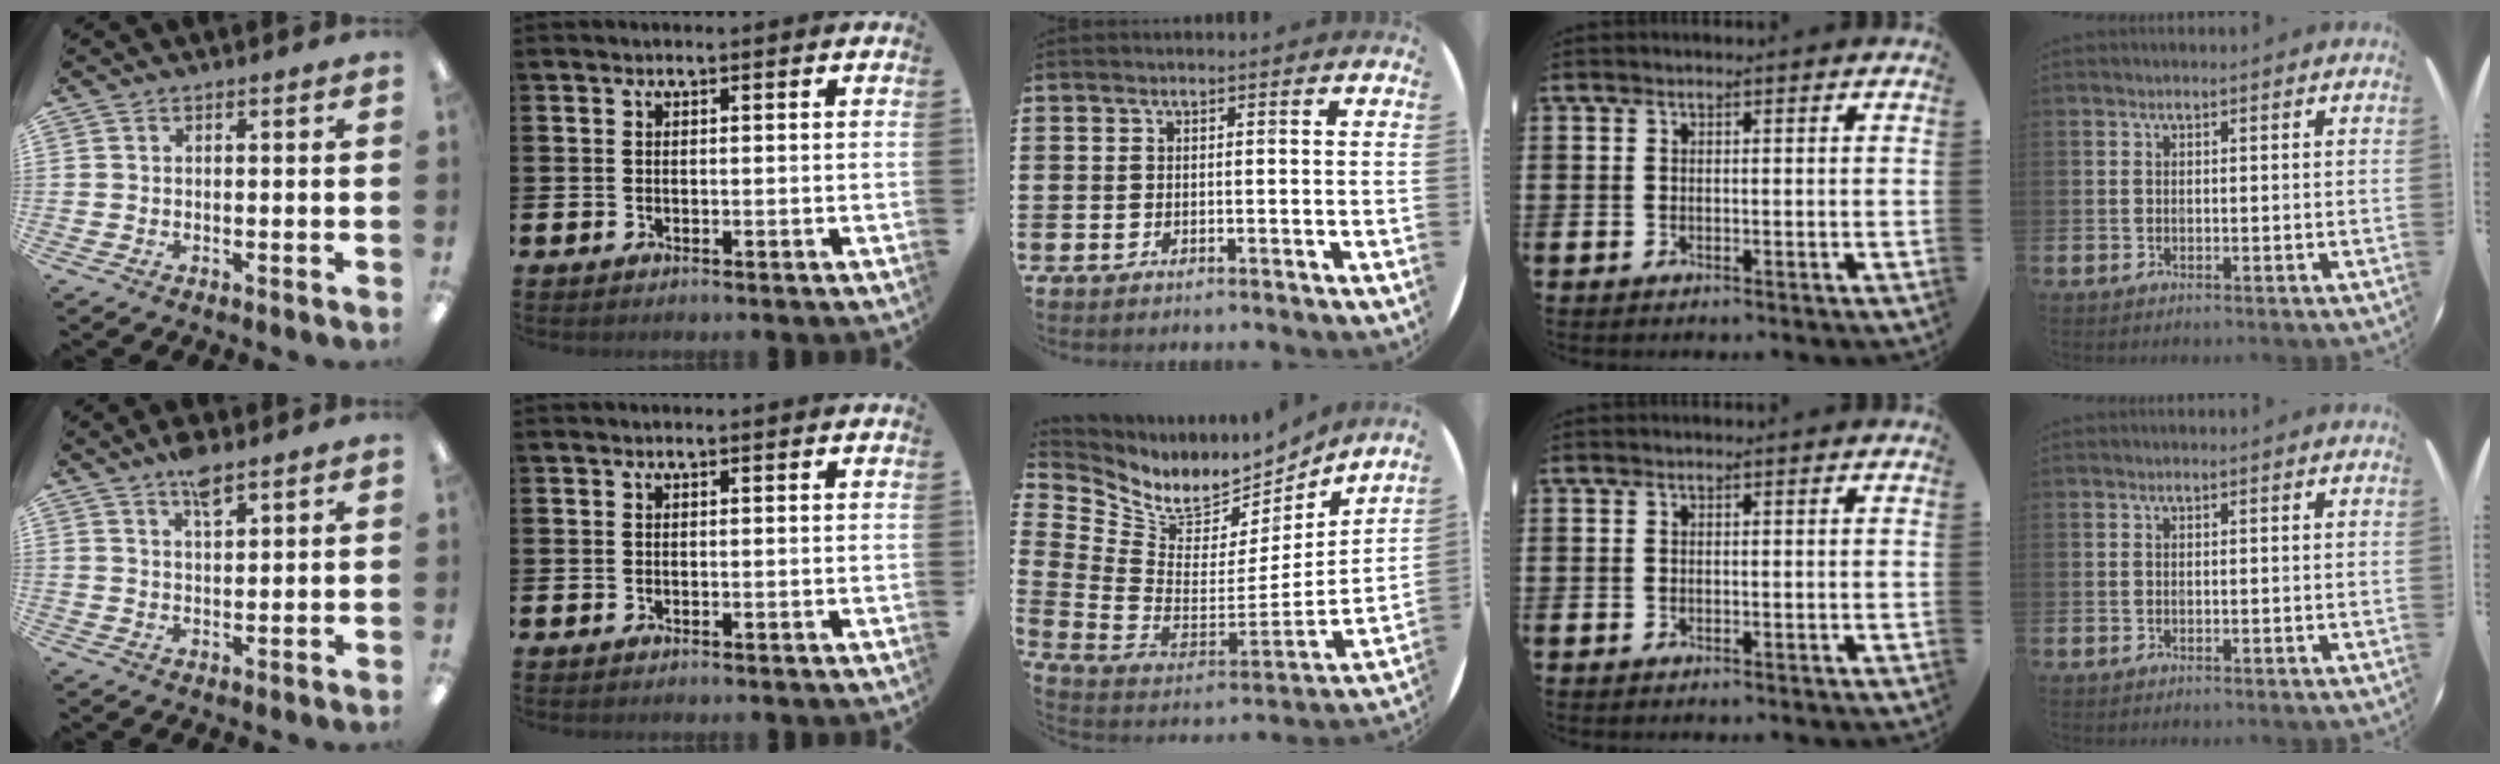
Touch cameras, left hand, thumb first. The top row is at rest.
{"thumb": {"total": 5.6, "force": [4.1, 1.7, 3.4], "torque": [-0.053, -0.019, 0.068]}, "middle": {"total": 7.6, "force": [6.5, 3.8, 1.6], "torque": [-0.075, -0.063, 0.116]}}